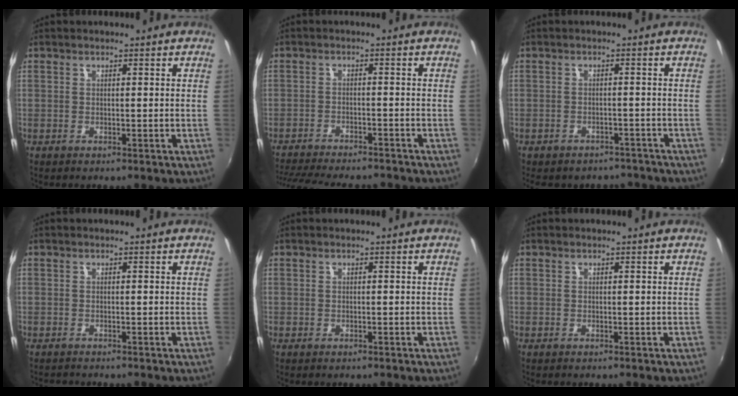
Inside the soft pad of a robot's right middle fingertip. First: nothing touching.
{"total": 15.4, "force": [-13.5, 3.3, 6.6], "torque": [-0.144, -0.024, -0.203]}
{"total": 8.2, "force": [-6.9, 3.9, 2.2], "torque": [-0.053, -0.004, -0.084]}
{"total": 1.3, "force": [-1.2, 0.4, 0.1], "torque": [-0.008, -0.003, -0.020]}
{"total": 0.5, "force": [-0.4, 0.3, 0.1], "torque": [-0.003, -0.002, -0.008]}
{"total": 0.0}